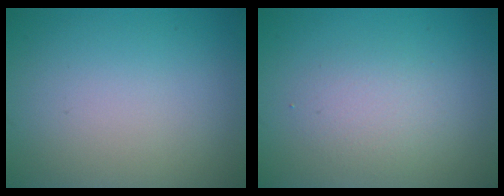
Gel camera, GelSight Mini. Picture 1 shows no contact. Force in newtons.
{"total": 2.2, "press": 2.1, "slide": 0.2}